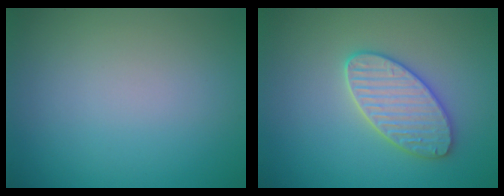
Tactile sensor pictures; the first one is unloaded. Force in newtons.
{"total": 4.0, "press": 3.9, "slide": 0.9}